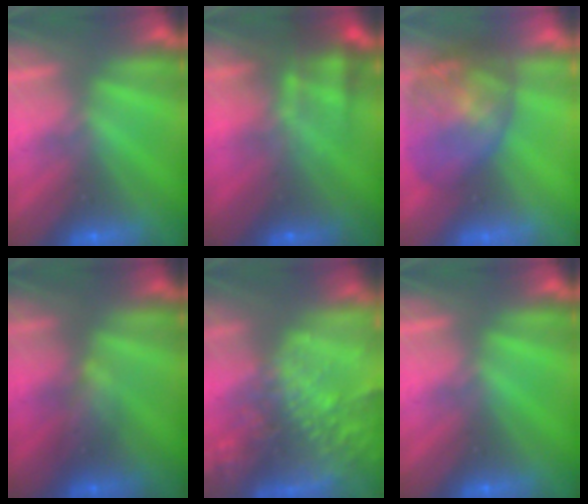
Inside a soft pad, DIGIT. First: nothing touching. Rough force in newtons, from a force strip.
{"total": 7.1}
{"total": 6.9}
{"total": 2.3}
{"total": 6.0}
{"total": 0.0}